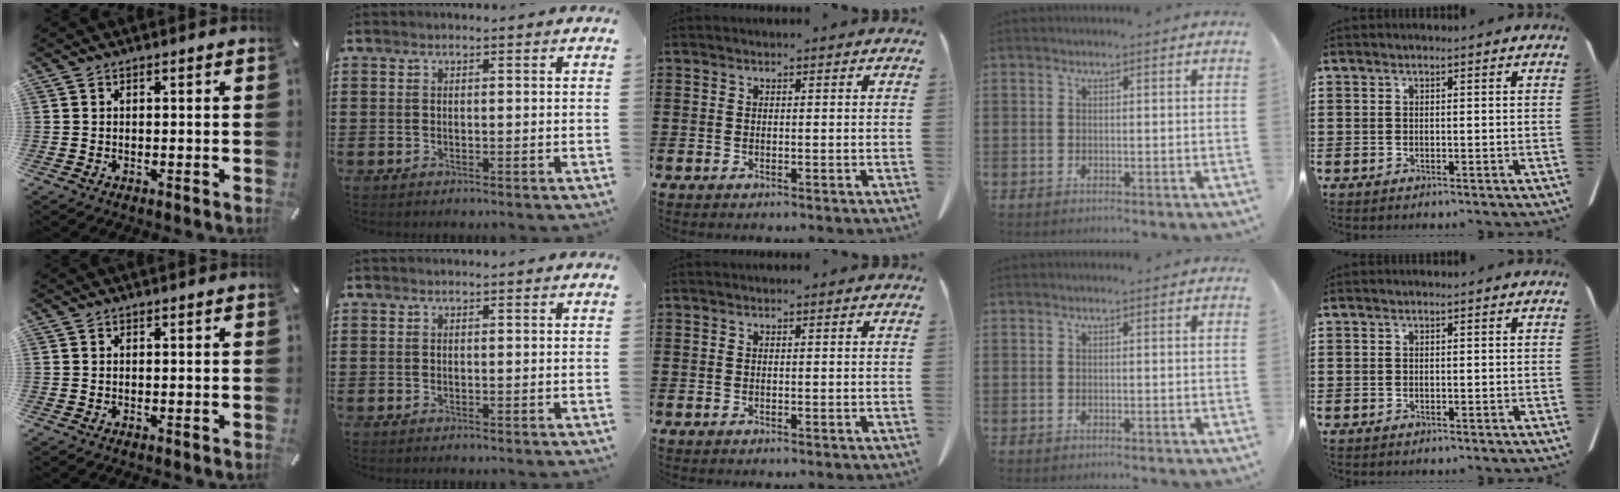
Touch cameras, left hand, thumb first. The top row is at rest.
{}